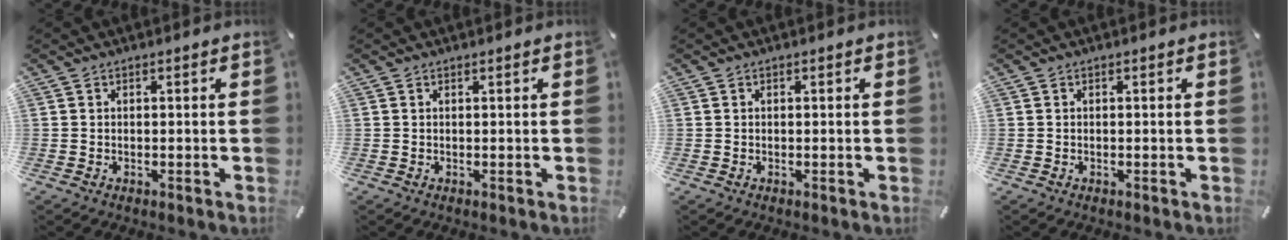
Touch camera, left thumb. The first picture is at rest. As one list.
[{"total": 0.0}, {"total": 0.0}, {"total": 0.0}]